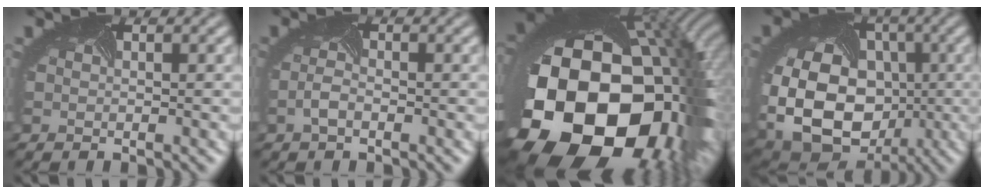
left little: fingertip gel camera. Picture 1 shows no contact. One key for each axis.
{"total": 1.1, "fx": -0.8, "fy": 0.3, "fz": 0.7, "tx": -0.029, "ty": -0.001, "tz": -0.017}
{"total": 22.5, "fx": -5.2, "fy": 16.0, "fz": 14.9, "tx": -0.325, "ty": -0.097, "tz": -0.049}
{"total": 15.2, "fx": -2.0, "fy": 11.8, "fz": 9.4, "tx": -0.181, "ty": -0.038, "tz": -0.028}